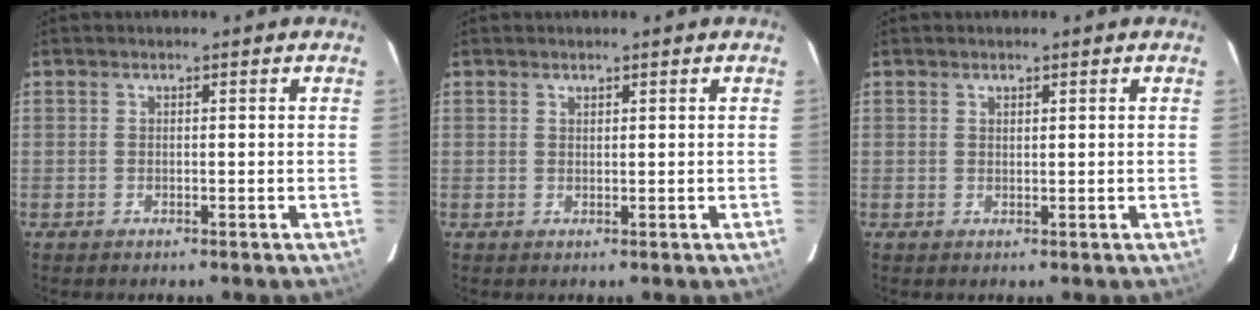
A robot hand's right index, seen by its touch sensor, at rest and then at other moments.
{"total": 0.6, "force": [0.6, 0.2, 0.1], "torque": [-0.002, 0.001, 0.011]}
{"total": 0.7, "force": [0.6, 0.2, 0.3], "torque": [-0.005, 0.001, 0.012]}